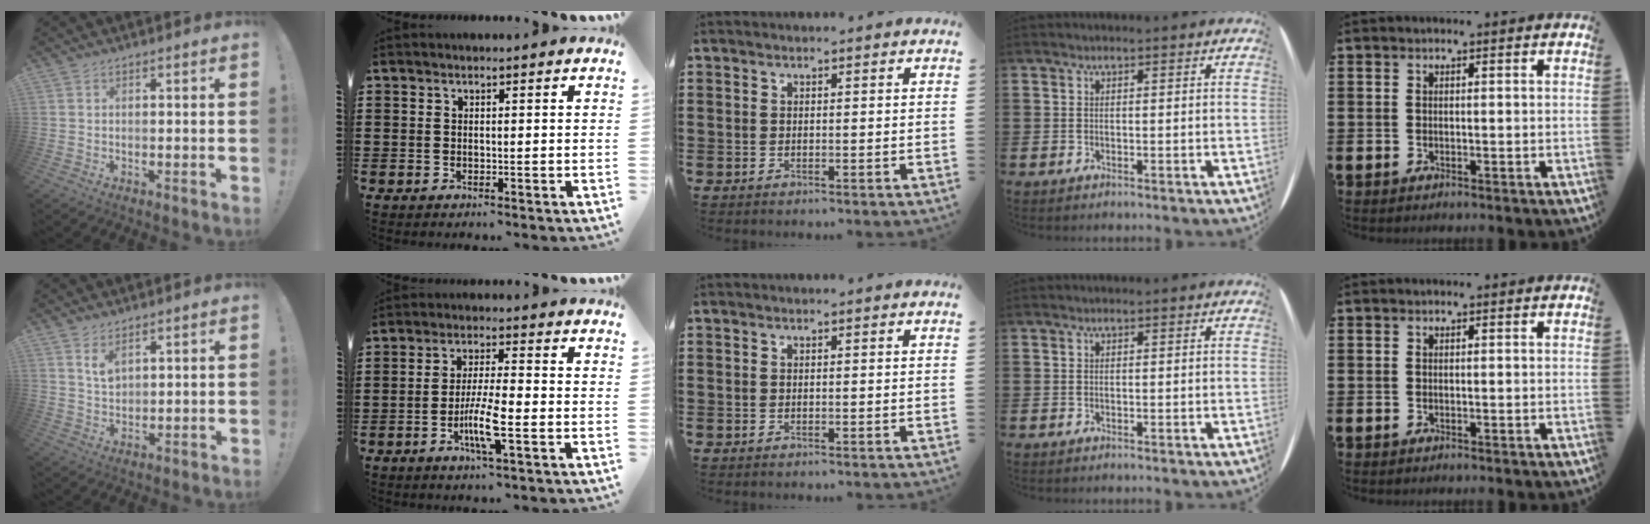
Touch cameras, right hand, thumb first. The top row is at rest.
{"thumb": {"total": 6.3, "force": [3.8, 2.3, 4.5], "torque": [-0.078, -0.021, 0.066]}, "index": {"total": 8.6, "force": [-2.7, 1.0, 8.2], "torque": [-0.159, -0.014, -0.051]}}